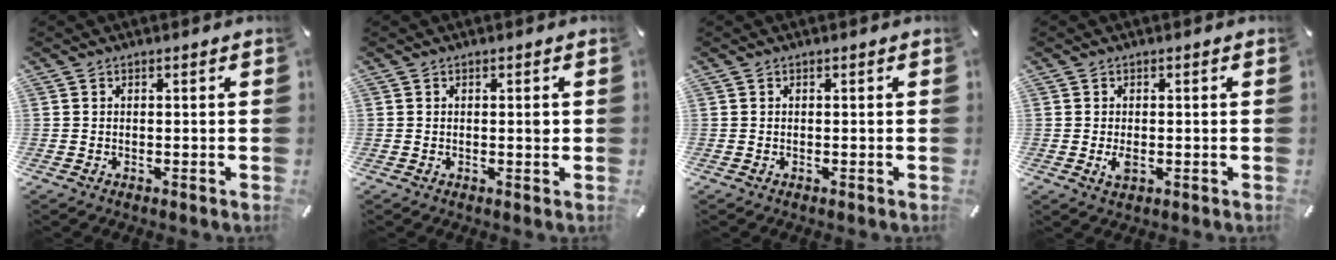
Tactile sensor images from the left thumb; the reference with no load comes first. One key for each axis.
{"total": 1.4, "fx": 0.2, "fy": 0.4, "fz": 1.3, "tx": -0.016, "ty": -0.001, "tz": -0.001}
{"total": 0.0}
{"total": 2.6, "fx": -0.5, "fy": 1.5, "fz": 2.1, "tx": -0.043, "ty": -0.007, "tz": -0.012}